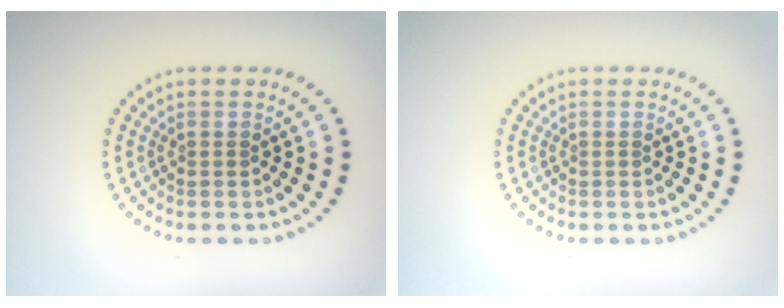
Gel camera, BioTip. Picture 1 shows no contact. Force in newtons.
{"total": 0.0}